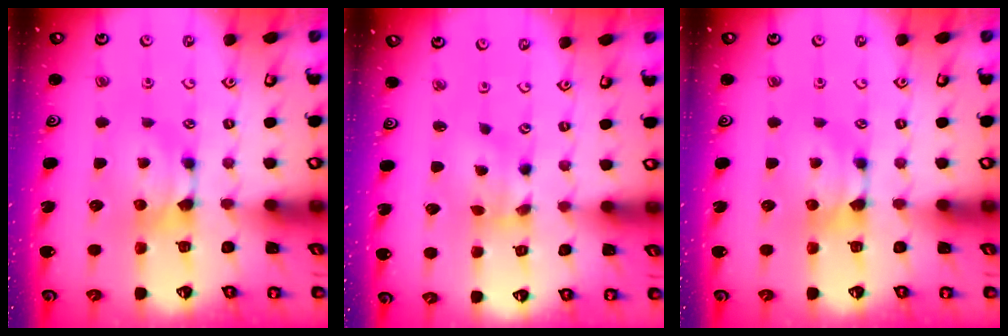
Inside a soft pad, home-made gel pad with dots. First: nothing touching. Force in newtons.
{"total": 2.3, "press": 1.7, "slide": 1.5}
{"total": 0.0}